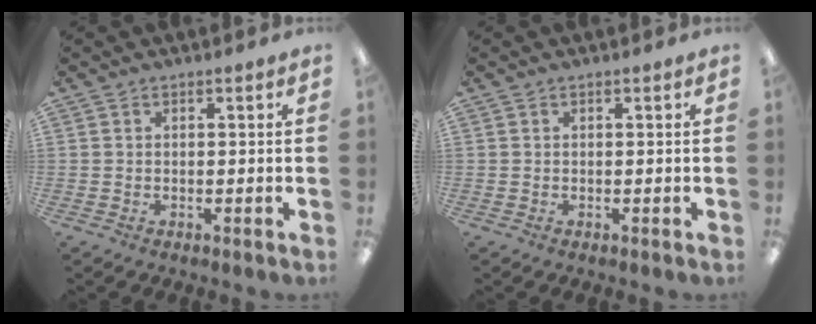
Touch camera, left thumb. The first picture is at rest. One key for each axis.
{"total": 0.0}